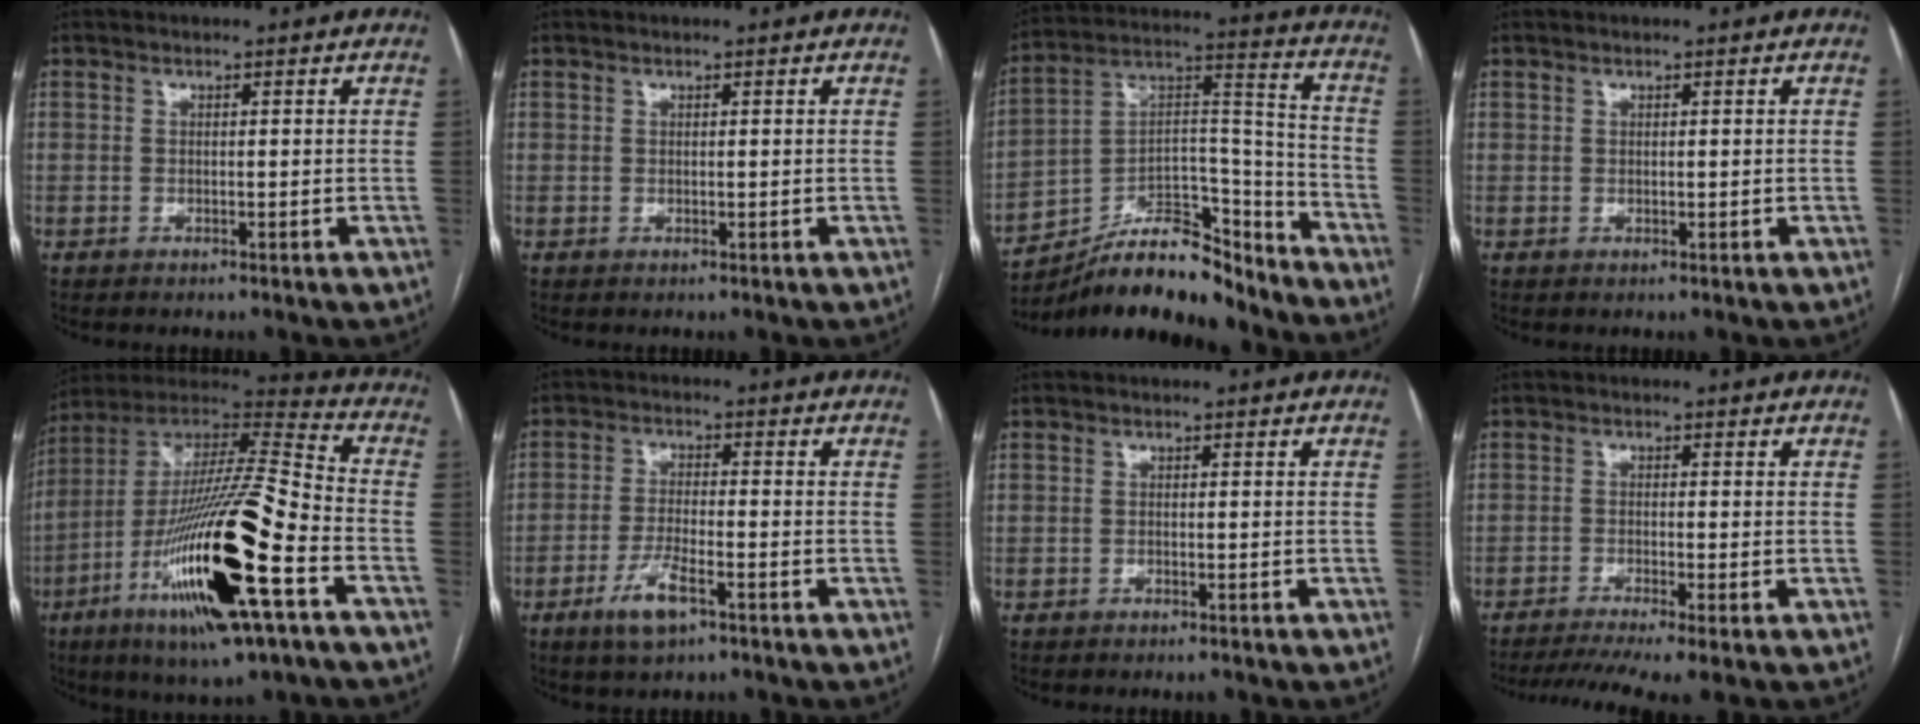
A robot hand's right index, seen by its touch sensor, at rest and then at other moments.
{"total": 0.0}
{"total": 19.1, "force": [-16.2, 5.6, 8.3], "torque": [-0.151, 0.044, -0.271]}
{"total": 0.0}
{"total": 26.8, "force": [-9.8, 3.1, 24.7], "torque": [-0.469, -0.041, -0.171]}
{"total": 5.7, "force": [-3.3, 1.3, 4.4], "torque": [-0.092, -0.005, -0.058]}
{"total": 1.1, "force": [-0.9, 0.2, 0.5], "torque": [-0.011, -0.002, -0.010]}
{"total": 7.9, "force": [-6.0, 0.1, 5.2], "torque": [-0.085, -0.011, -0.096]}